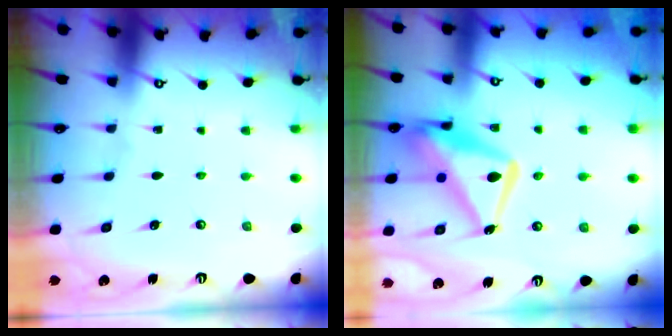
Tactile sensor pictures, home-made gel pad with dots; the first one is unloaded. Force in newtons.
{"total": 18.0, "press": 17.9, "slide": 1.7}